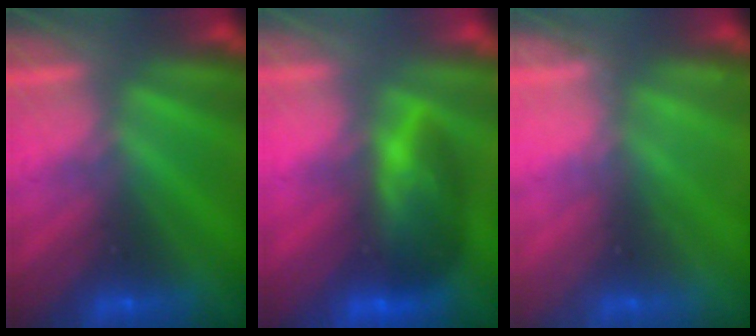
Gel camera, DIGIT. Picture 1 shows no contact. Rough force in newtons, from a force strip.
{"total": 7.5}
{"total": 2.2}